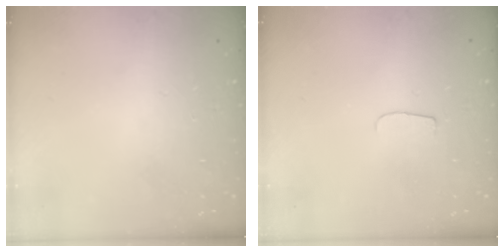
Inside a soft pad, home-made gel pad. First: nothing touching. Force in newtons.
{"total": 4.5, "press": 4.4, "slide": 0.5}